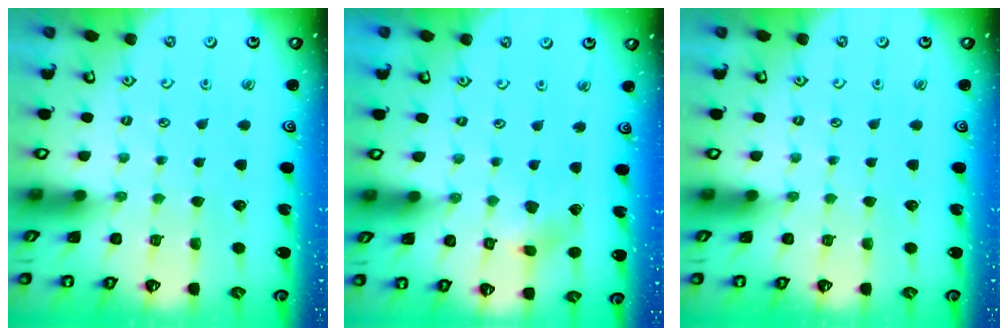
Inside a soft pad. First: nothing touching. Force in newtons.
{"total": 4.5, "press": 4.5, "slide": 0.6}
{"total": 0.0}